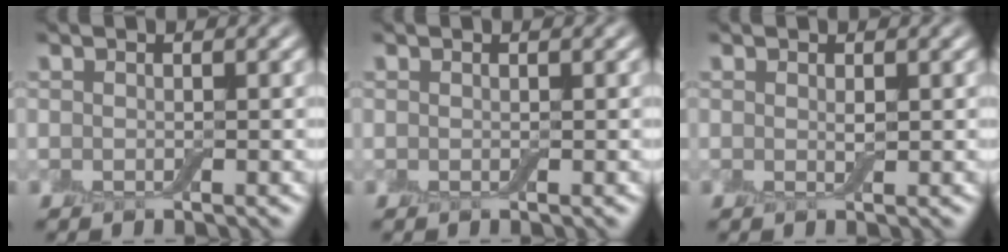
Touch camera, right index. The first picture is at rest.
{"total": 0.0}
{"total": 0.6, "force": [0.2, 0.1, 0.5], "torque": [-0.010, -0.001, 0.002]}